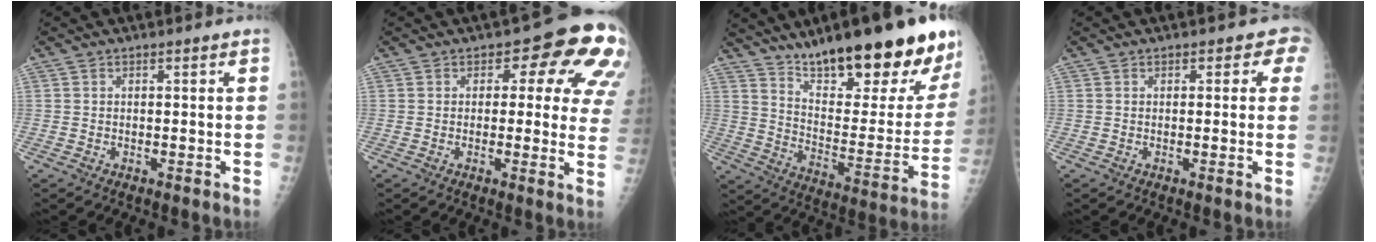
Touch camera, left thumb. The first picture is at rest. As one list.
[{"total": 13.6, "force": [4.7, 7.0, 10.7], "torque": [-0.065, -0.014, 0.036]}, {"total": 27.4, "force": [19.2, 6.9, 18.2], "torque": [-0.230, -0.094, 0.294]}, {"total": 2.6, "force": [0.9, 1.8, 1.6], "torque": [0.015, 0.004, 0.000]}]